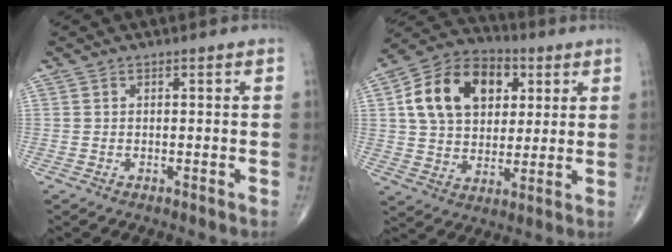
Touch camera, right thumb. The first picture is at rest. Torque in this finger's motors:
{"motor_torque": [-0.60, 1.11, 1.10, 0.84, 0.39]}